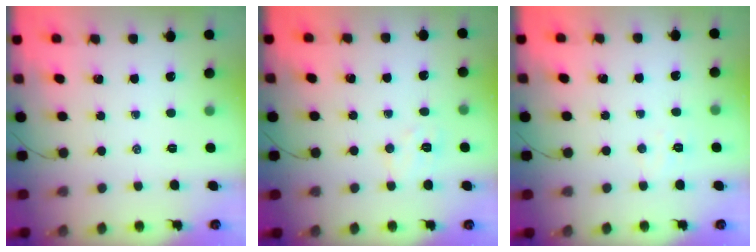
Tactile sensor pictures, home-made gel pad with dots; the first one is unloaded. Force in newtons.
{"total": 5.4, "press": 5.3, "slide": 1.1}
{"total": 3.8, "press": 3.8, "slide": 0.7}